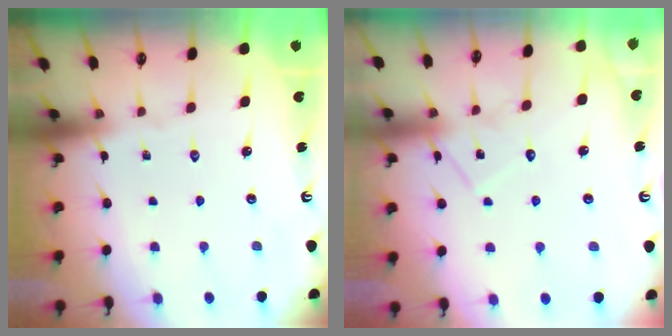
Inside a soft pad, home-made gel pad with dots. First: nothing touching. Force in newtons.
{"total": 10.5, "press": 10.5, "slide": 0.6}